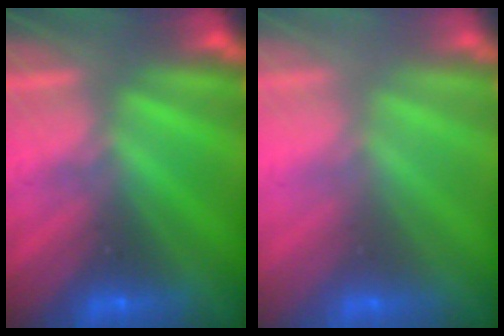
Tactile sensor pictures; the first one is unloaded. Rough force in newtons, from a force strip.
{"total": 2.4}